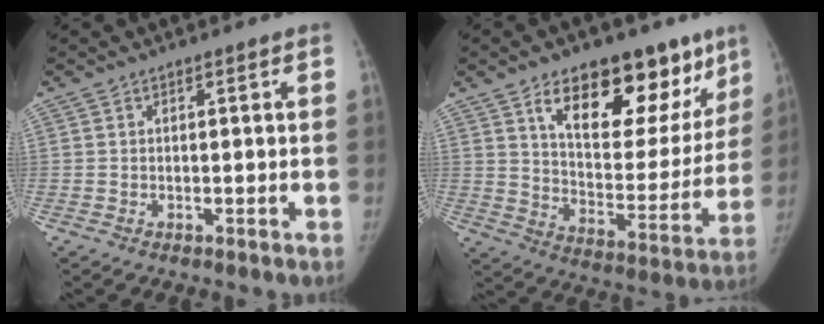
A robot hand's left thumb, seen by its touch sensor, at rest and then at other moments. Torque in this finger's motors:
{"motor_torque": [0.57, 0.59, 0.75, -0.70, 0.05]}